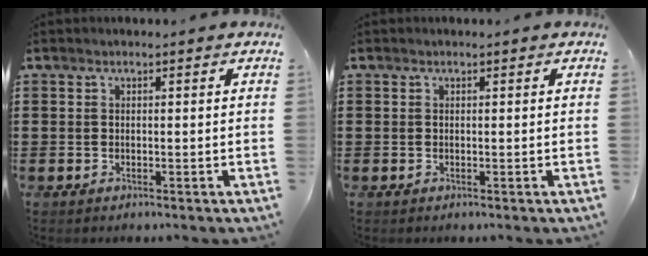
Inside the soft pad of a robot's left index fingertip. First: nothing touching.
{"total": 0.0}